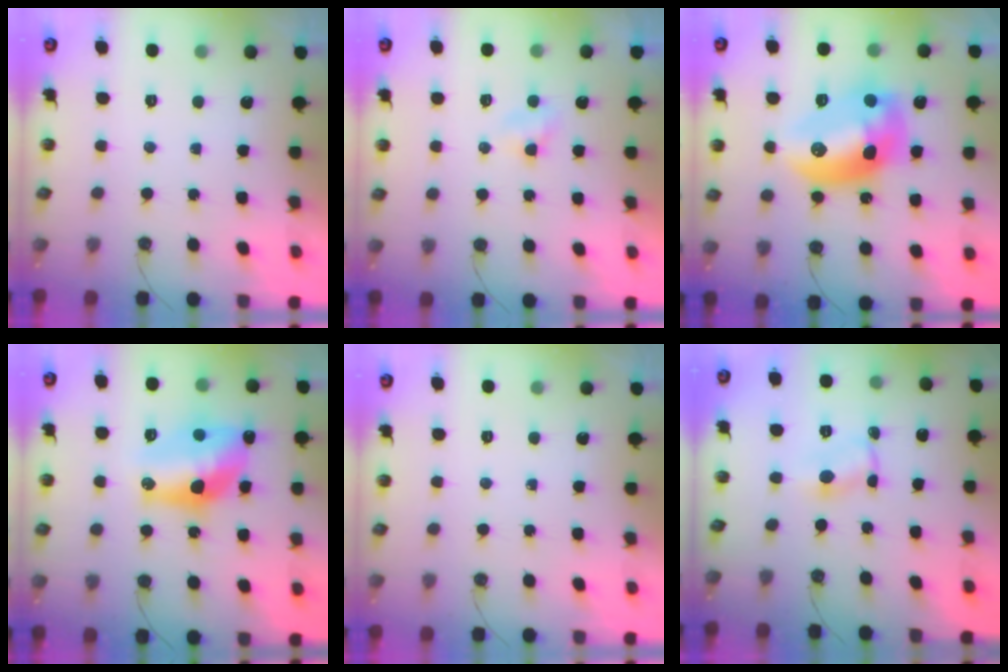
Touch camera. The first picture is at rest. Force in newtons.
{"total": 2.7, "press": 2.6, "slide": 0.4}
{"total": 16.3, "press": 16.2, "slide": 1.5}
{"total": 13.6, "press": 13.6, "slide": 1.2}
{"total": 0.0}
{"total": 1.3, "press": 1.3, "slide": 0.2}